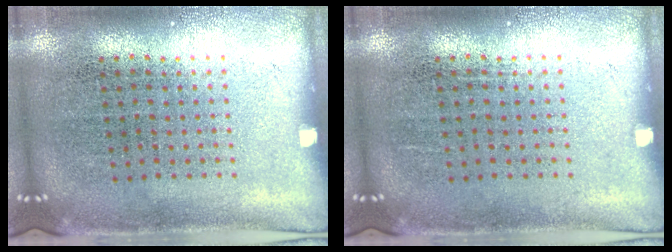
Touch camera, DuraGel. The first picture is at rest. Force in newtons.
{"total": 0.0}